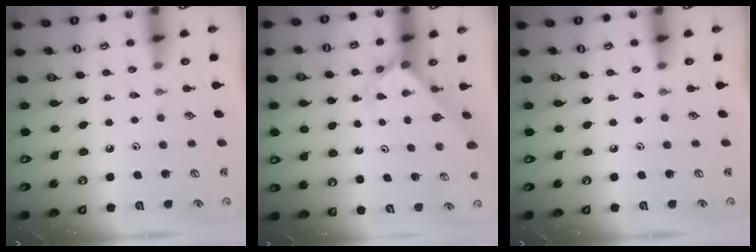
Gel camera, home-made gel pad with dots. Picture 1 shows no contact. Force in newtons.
{"total": 2.3, "press": 2.3, "slide": 0.2}
{"total": 0.0}